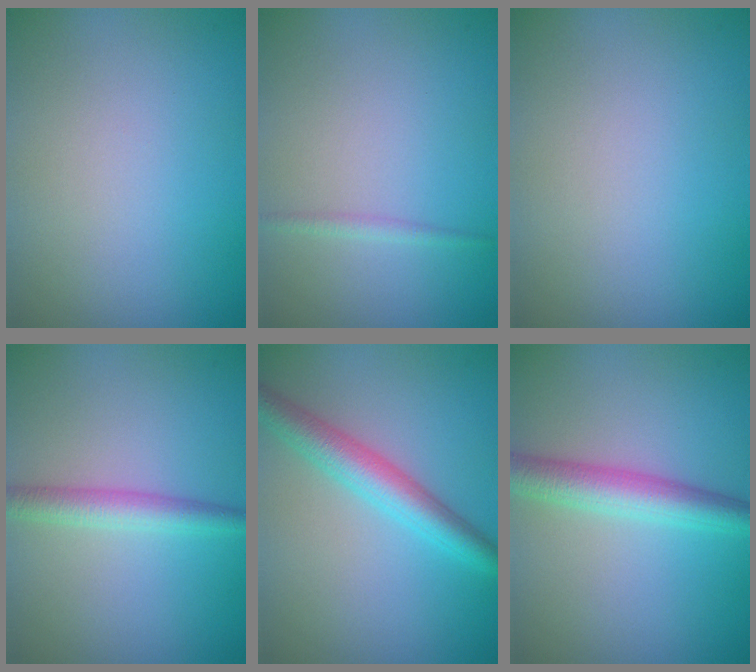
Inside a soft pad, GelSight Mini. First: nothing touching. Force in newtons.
{"total": 0.8, "press": 0.8, "slide": 0.1}
{"total": 0.0}
{"total": 2.5, "press": 2.5, "slide": 0.1}
{"total": 4.1, "press": 4.1, "slide": 0.1}
{"total": 4.0, "press": 4.0, "slide": 0.0}